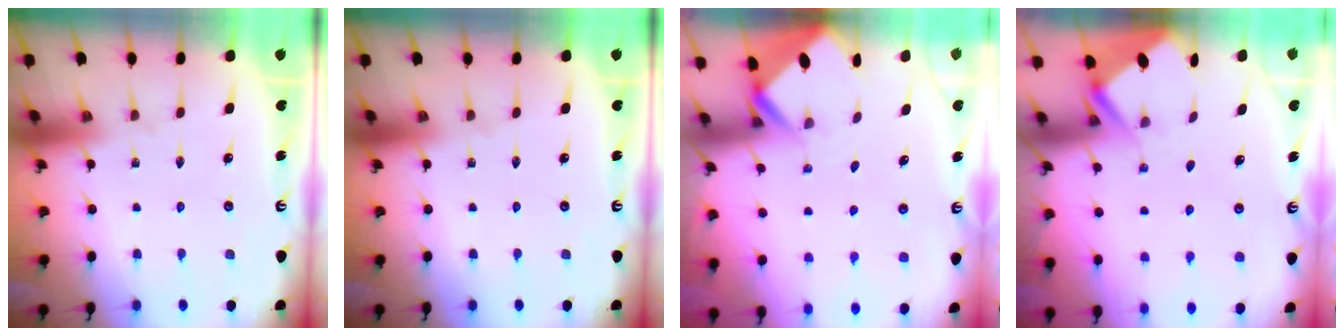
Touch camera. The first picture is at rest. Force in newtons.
{"total": 0.0}
{"total": 3.1, "press": 3.1, "slide": 0.2}
{"total": 2.8, "press": 2.8, "slide": 0.3}